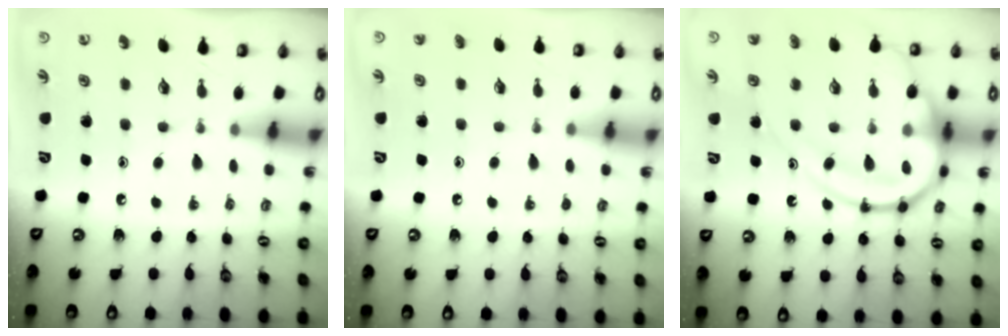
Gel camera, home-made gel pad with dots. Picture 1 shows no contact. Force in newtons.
{"total": 1.7, "press": 1.7, "slide": 0.1}
{"total": 18.9, "press": 18.8, "slide": 1.8}